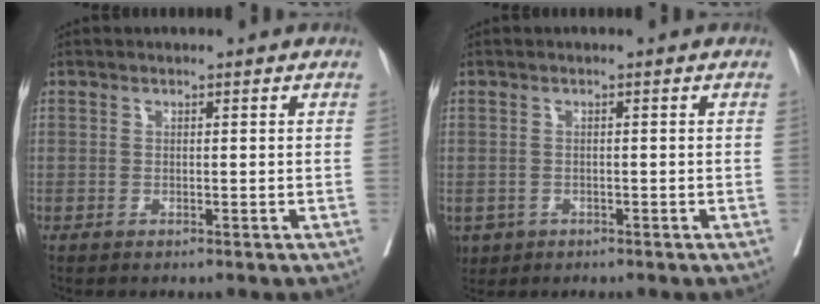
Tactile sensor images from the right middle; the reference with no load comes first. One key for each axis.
{"total": 3.5, "fx": -1.9, "fy": 2.8, "fz": 0.9, "tx": -0.015, "ty": -0.001, "tz": -0.028}